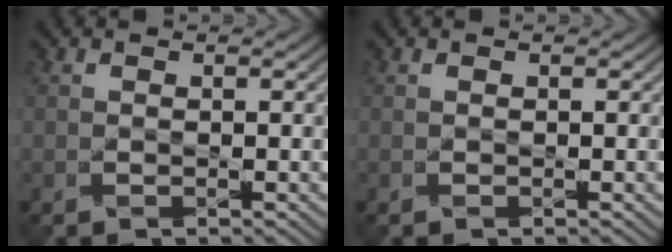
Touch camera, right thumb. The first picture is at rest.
{"total": 0.0}